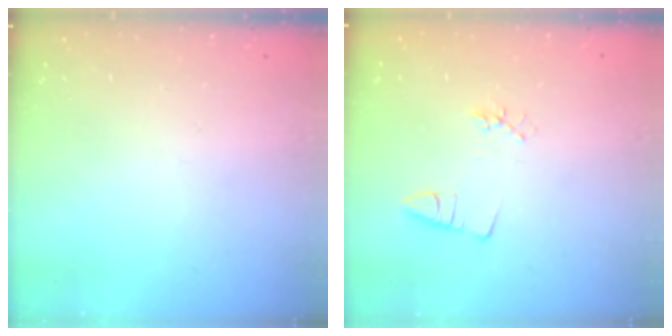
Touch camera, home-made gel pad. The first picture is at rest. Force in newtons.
{"total": 2.3, "press": 1.7, "slide": 1.5}